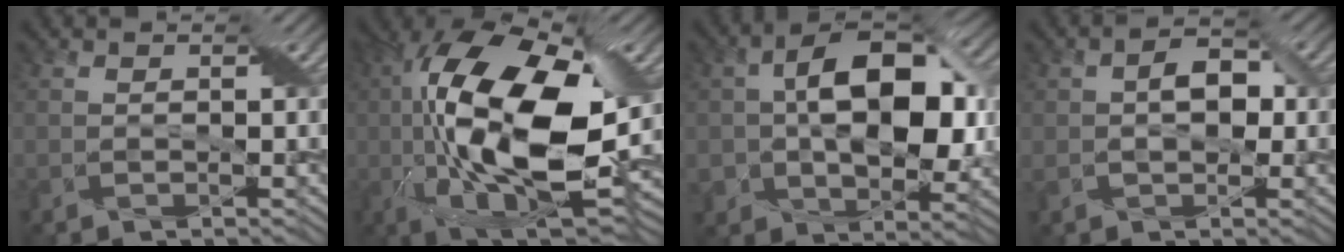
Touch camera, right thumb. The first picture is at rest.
{"total": 20.6, "force": [-0.4, 9.3, 18.4], "torque": [-0.356, 0.011, -0.027]}
{"total": 13.4, "force": [1.2, 8.3, 10.4], "torque": [-0.170, 0.007, 0.017]}
{"total": 4.7, "force": [0.0, 3.1, 3.5], "torque": [-0.062, 0.008, -0.003]}